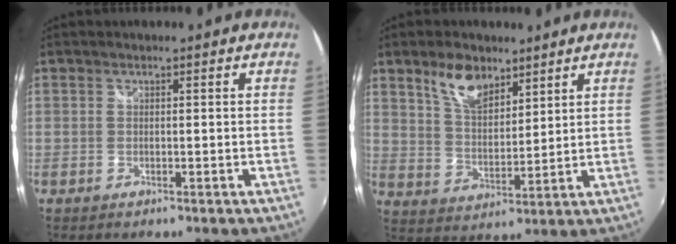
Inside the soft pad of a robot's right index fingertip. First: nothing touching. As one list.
[{"total": 8.7, "force": [5.8, 4.3, 4.9], "torque": [-0.087, 0.010, 0.110]}]